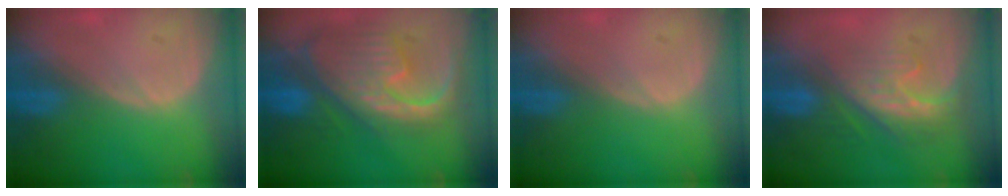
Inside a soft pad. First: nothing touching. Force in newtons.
{"total": 12.5, "press": 10.7, "slide": 6.5}
{"total": 0.0}
{"total": 8.6, "press": 7.3, "slide": 4.6}